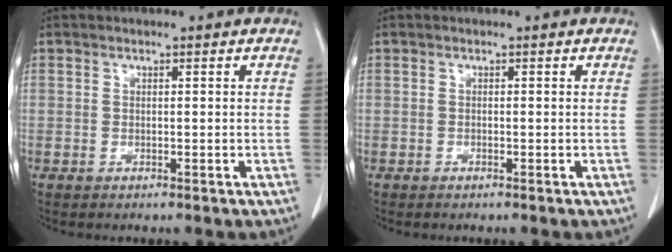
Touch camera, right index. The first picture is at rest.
{"total": 0.0}